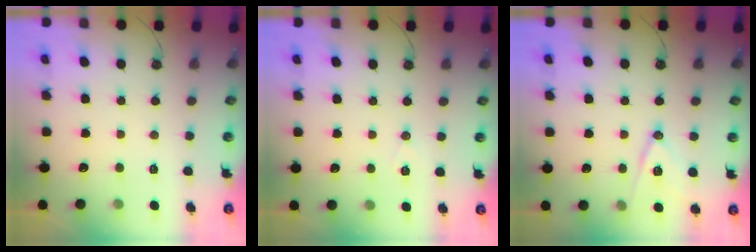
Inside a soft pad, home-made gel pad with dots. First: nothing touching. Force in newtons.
{"total": 5.5, "press": 3.2, "slide": 4.4}
{"total": 12.4, "press": 11.9, "slide": 3.3}